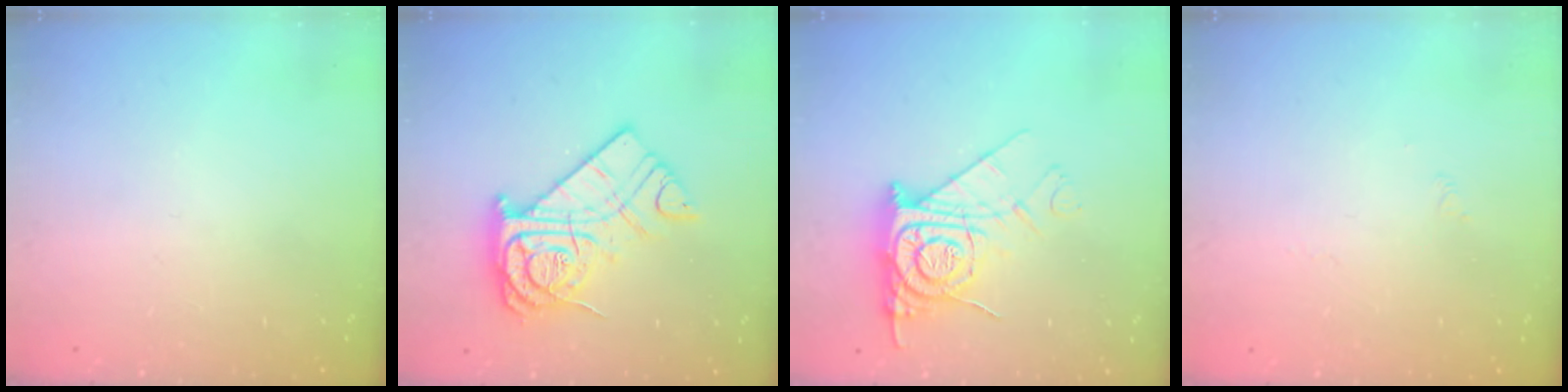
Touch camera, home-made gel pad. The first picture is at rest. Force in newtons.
{"total": 16.8, "press": 16.7, "slide": 1.7}
{"total": 12.8, "press": 12.7, "slide": 1.2}
{"total": 1.7, "press": 1.6, "slide": 0.4}